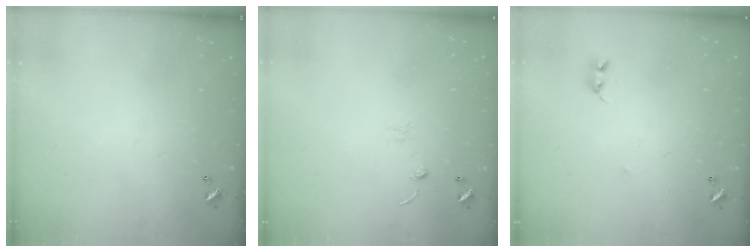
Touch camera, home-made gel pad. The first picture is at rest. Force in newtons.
{"total": 0.0}
{"total": 2.0, "press": 2.0, "slide": 0.3}